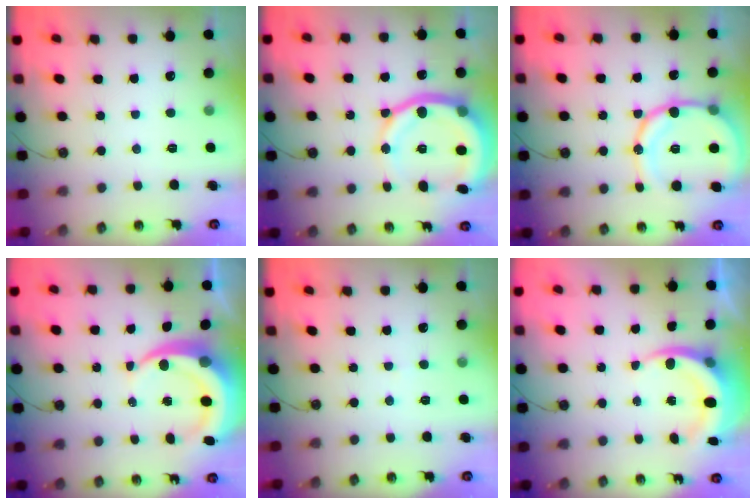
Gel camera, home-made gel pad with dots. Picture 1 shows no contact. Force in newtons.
{"total": 17.2, "press": 17.1, "slide": 1.9}
{"total": 16.4, "press": 16.1, "slide": 3.1}
{"total": 9.2, "press": 9.1, "slide": 1.2}
{"total": 4.5, "press": 4.5, "slide": 0.3}
{"total": 7.2, "press": 7.0, "slide": 1.8}